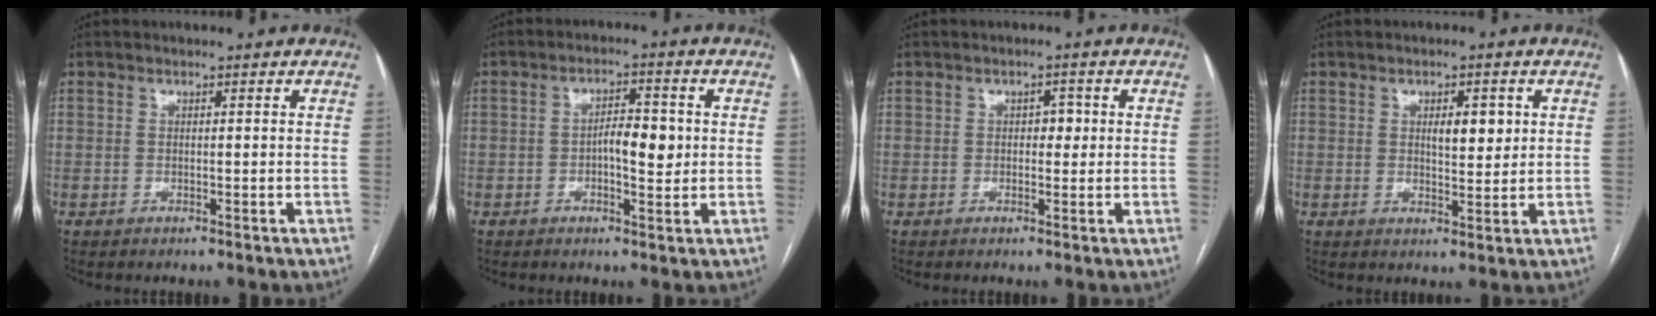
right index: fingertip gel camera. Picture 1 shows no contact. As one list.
[{"total": 5.2, "force": [-0.2, 1.9, 4.8], "torque": [-0.078, 0.008, -0.003]}, {"total": 2.4, "force": [0.2, 1.5, 1.8], "torque": [-0.019, 0.010, 0.002]}, {"total": 4.2, "force": [1.2, 1.6, 3.6], "torque": [-0.053, 0.000, 0.019]}]